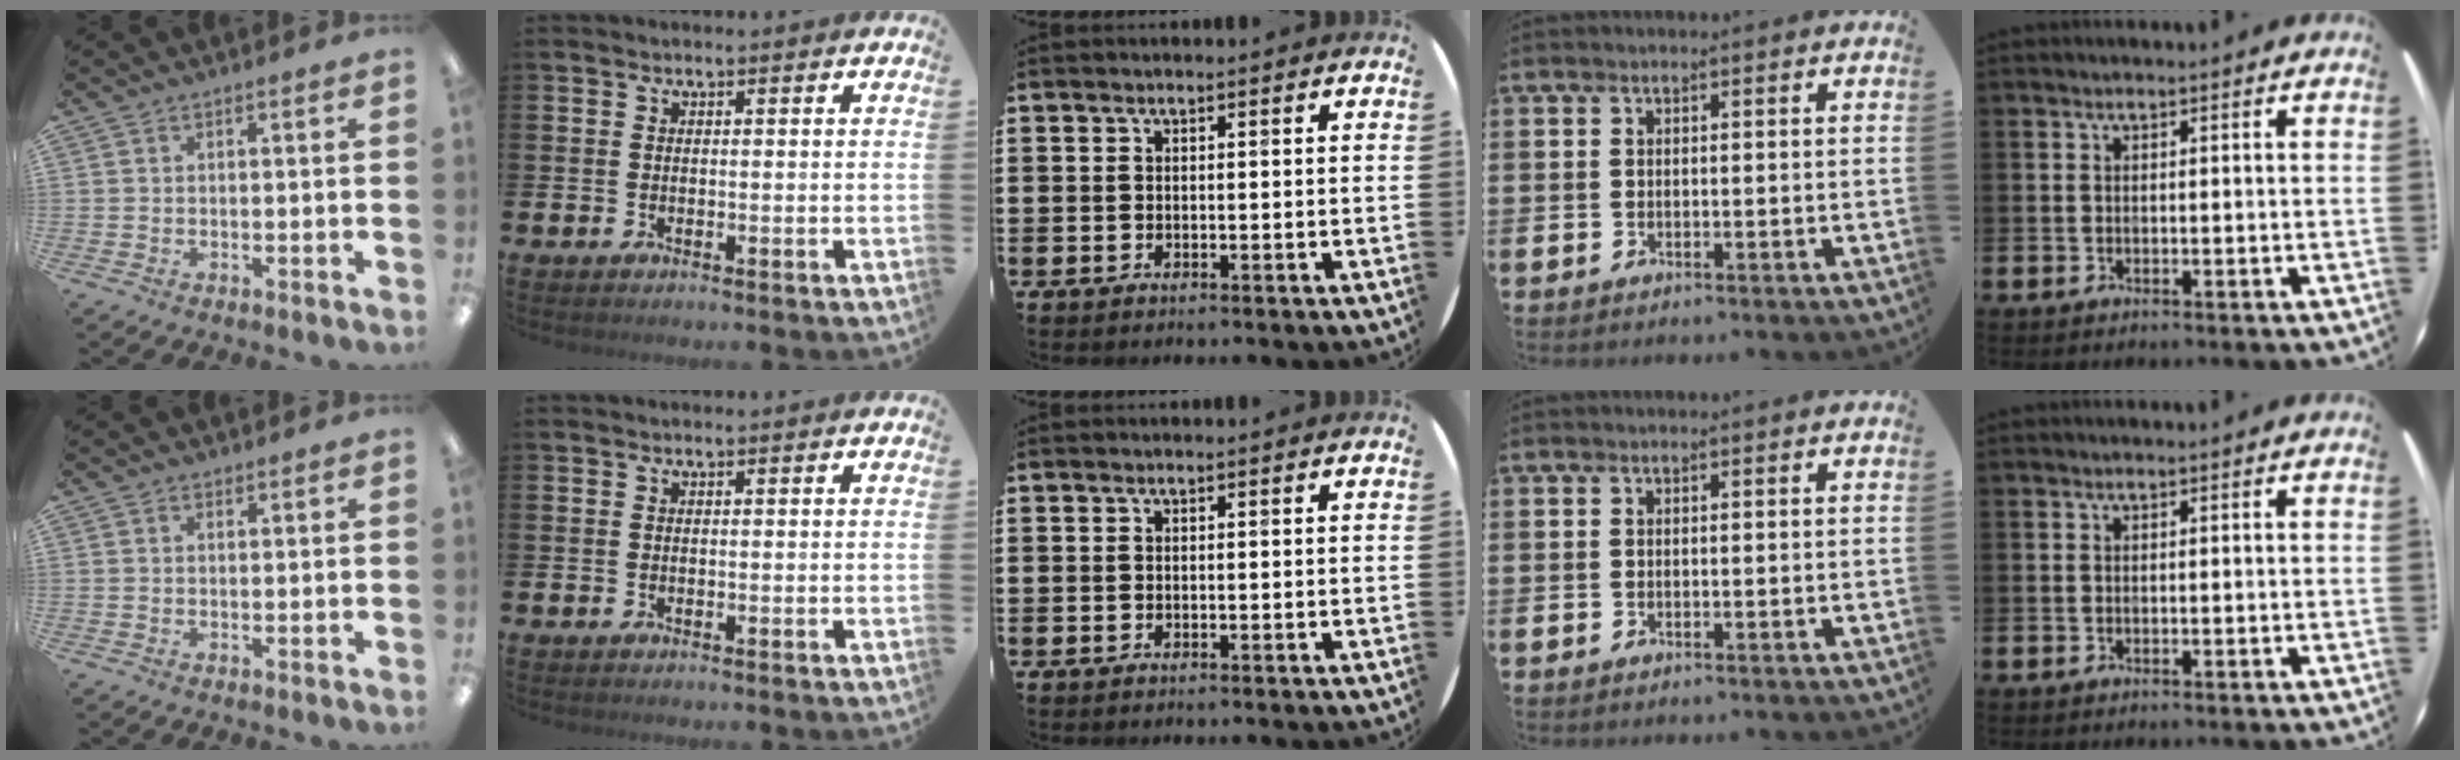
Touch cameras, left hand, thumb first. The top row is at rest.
{"thumb": {"total": 0.7, "force": [0.5, 0.3, 0.4], "torque": [0.001, -0.004, 0.008]}}